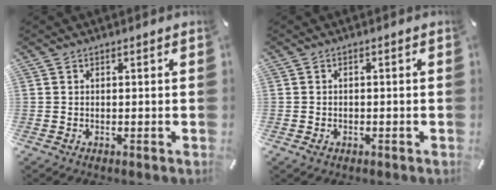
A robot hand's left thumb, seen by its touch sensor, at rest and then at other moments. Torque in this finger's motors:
{"motor_torque": [-0.06, -0.10, -0.04, 0.01, 0.04]}